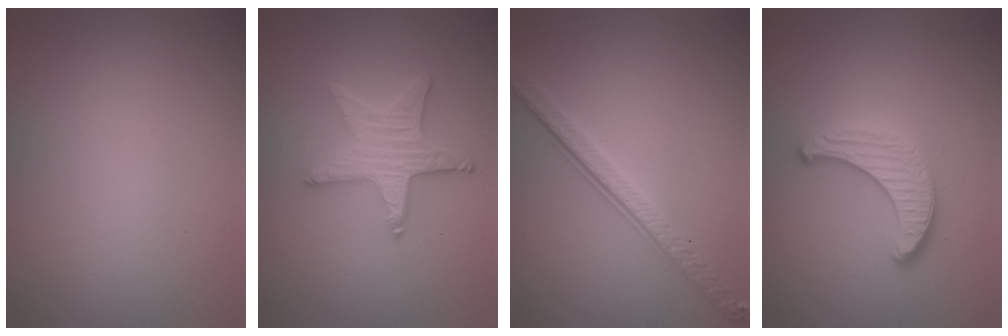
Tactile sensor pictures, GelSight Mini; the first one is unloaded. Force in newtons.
{"total": 4.5, "press": 3.8, "slide": 2.4}
{"total": 3.9, "press": 2.7, "slide": 2.8}
{"total": 3.8, "press": 2.9, "slide": 2.4}